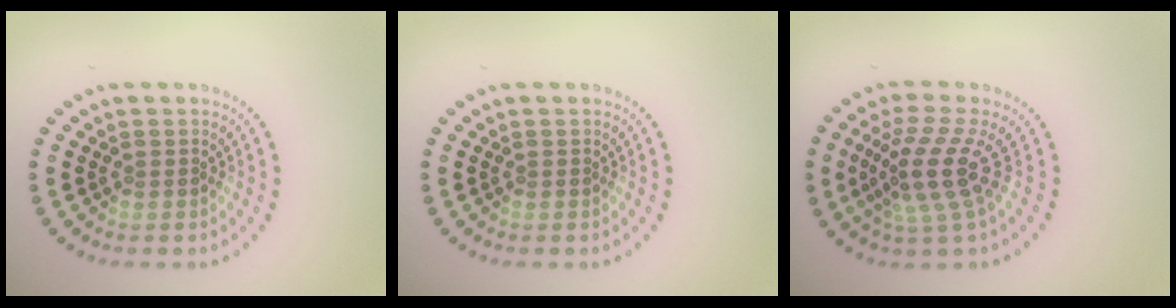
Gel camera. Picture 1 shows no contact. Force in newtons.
{"total": 0.0}
{"total": 4.3, "press": 3.0, "slide": 3.1}